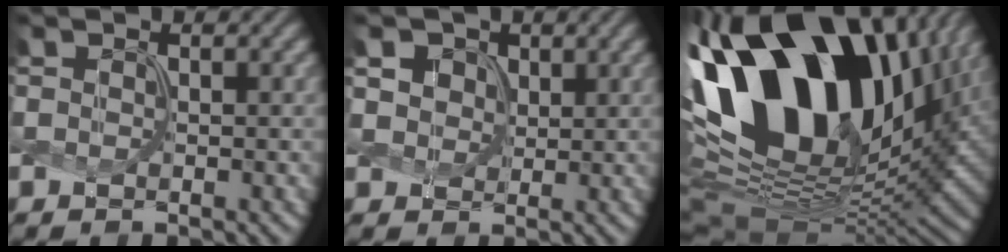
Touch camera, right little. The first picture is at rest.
{"total": 4.9, "force": [2.7, 3.5, 2.2], "torque": [-0.068, 0.003, 0.045]}
{"total": 19.9, "force": [6.3, 12.0, 14.6], "torque": [-0.271, 0.016, 0.112]}